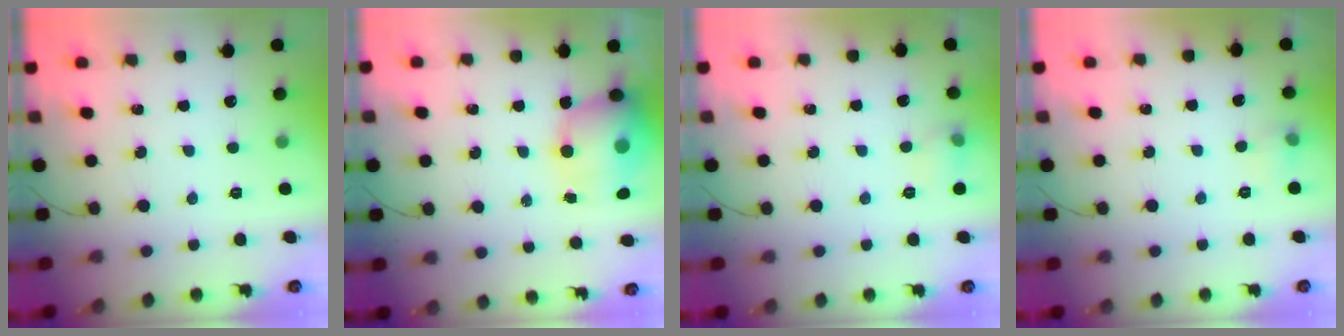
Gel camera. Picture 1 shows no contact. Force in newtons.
{"total": 14.6, "press": 14.2, "slide": 3.4}
{"total": 6.0, "press": 5.9, "slide": 1.4}
{"total": 4.9, "press": 4.7, "slide": 1.4}